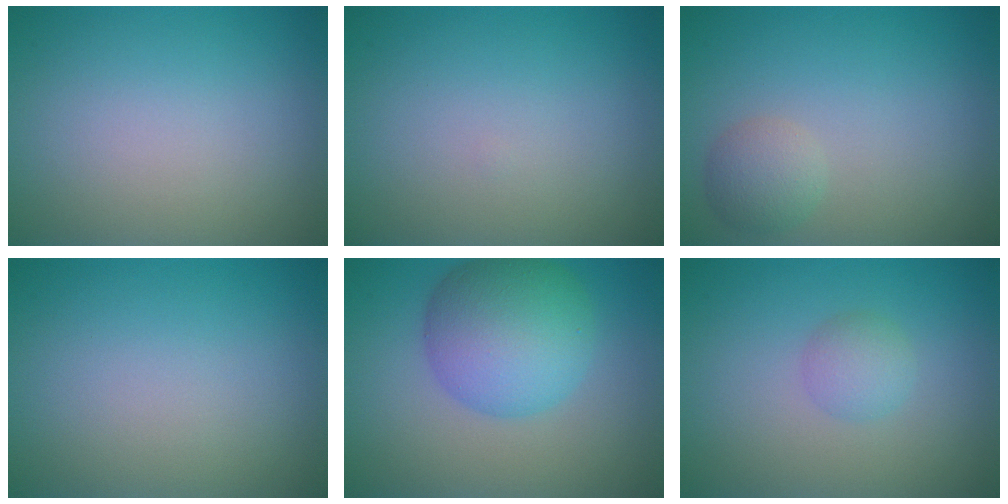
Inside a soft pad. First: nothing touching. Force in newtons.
{"total": 0.0}
{"total": 2.1, "press": 2.1, "slide": 0.1}
{"total": 0.0}
{"total": 8.0, "press": 8.0, "slide": 0.1}
{"total": 1.8, "press": 1.8, "slide": 0.1}